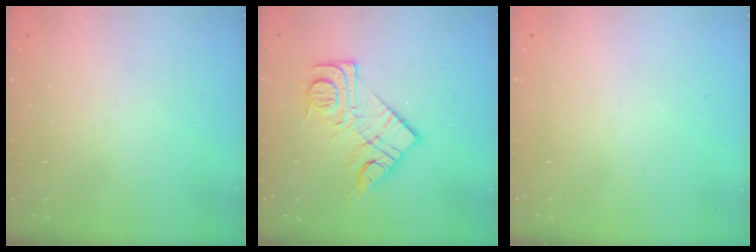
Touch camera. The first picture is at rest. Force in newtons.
{"total": 13.8, "press": 13.7, "slide": 0.8}
{"total": 1.6, "press": 1.6, "slide": 0.1}